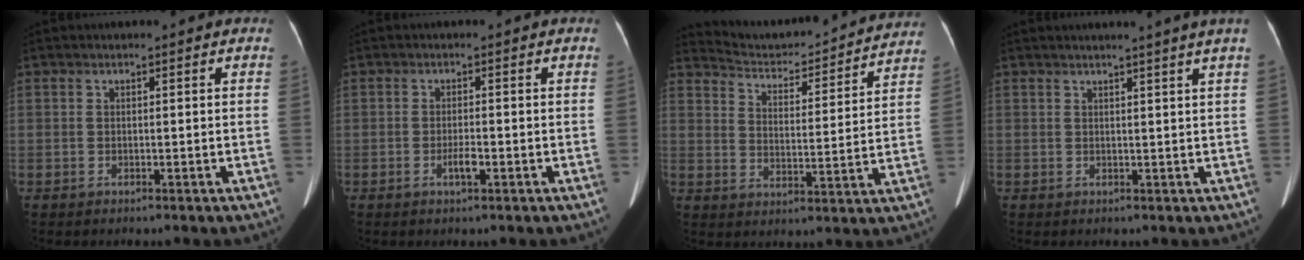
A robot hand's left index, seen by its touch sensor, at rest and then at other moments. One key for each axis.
{"total": 1.9, "fx": -1.0, "fy": 0.4, "fz": 1.6, "tx": -0.031, "ty": -0.003, "tz": -0.018}
{"total": 18.3, "fx": 17.6, "fy": 2.6, "fz": 4.0, "tx": -0.055, "ty": -0.023, "tz": 0.232}
{"total": 4.3, "fx": 3.5, "fy": -1.2, "fz": 2.2, "tx": -0.027, "ty": 0.005, "tz": 0.040}